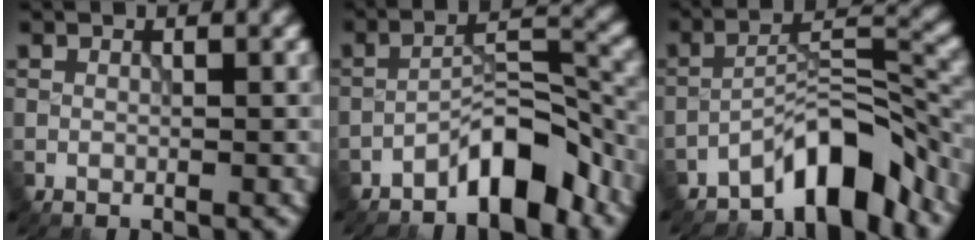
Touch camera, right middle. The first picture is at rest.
{"total": 5.7, "force": [-4.2, 1.6, 3.6], "torque": [-0.047, 0.018, -0.076]}
{"total": 7.0, "force": [-5.6, 1.8, 3.9], "torque": [-0.049, 0.019, -0.097]}